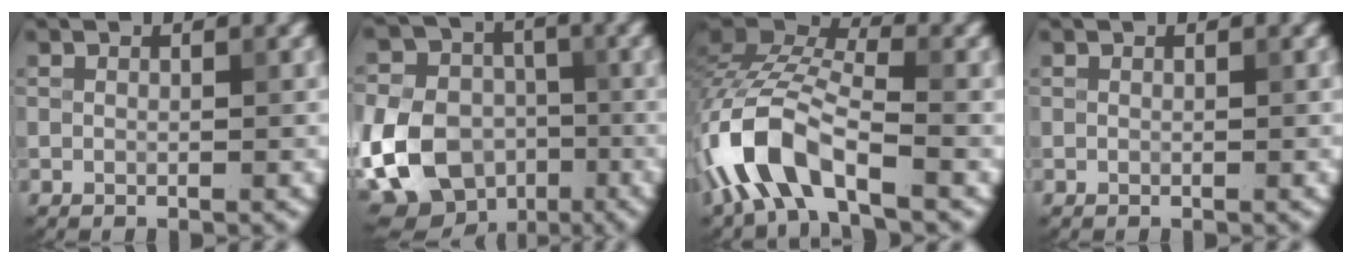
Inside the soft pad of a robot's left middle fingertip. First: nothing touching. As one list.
[{"total": 13.6, "force": [-4.4, 11.0, 6.6], "torque": [-0.136, -0.034, -0.099]}, {"total": 8.5, "force": [-4.1, 3.7, 6.4], "torque": [-0.134, 0.010, -0.087]}, {"total": 0.0}]